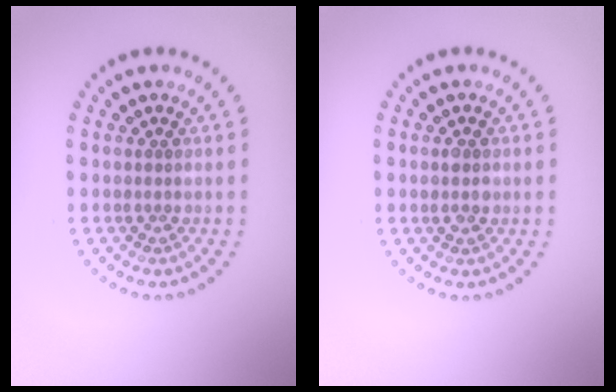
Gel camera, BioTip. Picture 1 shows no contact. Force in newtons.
{"total": 1.2, "press": 1.2, "slide": 0.1}